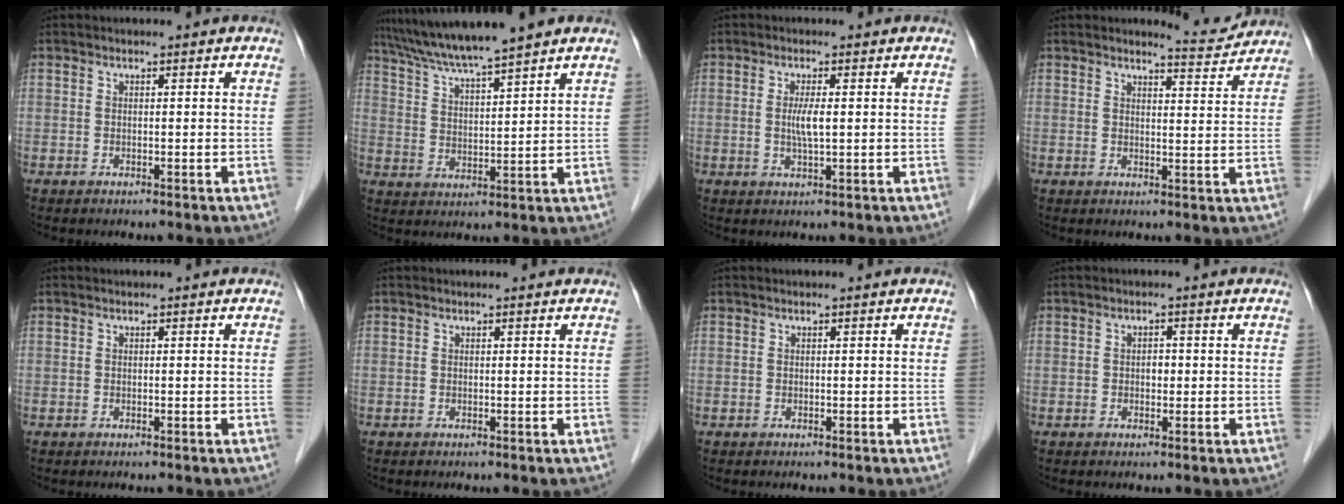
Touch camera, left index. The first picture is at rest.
{"total": 11.1, "force": [9.6, -0.6, 5.4], "torque": [-0.099, 0.023, 0.167]}
{"total": 3.0, "force": [0.3, 0.2, 2.9], "torque": [-0.061, -0.003, 0.006]}
{"total": 4.1, "force": [4.1, 0.0, 0.1], "torque": [-0.011, -0.017, 0.050]}
{"total": 0.0}
{"total": 0.5, "force": [0.5, 0.0, 0.1], "torque": [-0.005, 0.000, 0.005]}
{"total": 0.0}
{"total": 1.3, "force": [0.0, 0.9, 1.0], "torque": [-0.014, 0.003, -0.001]}